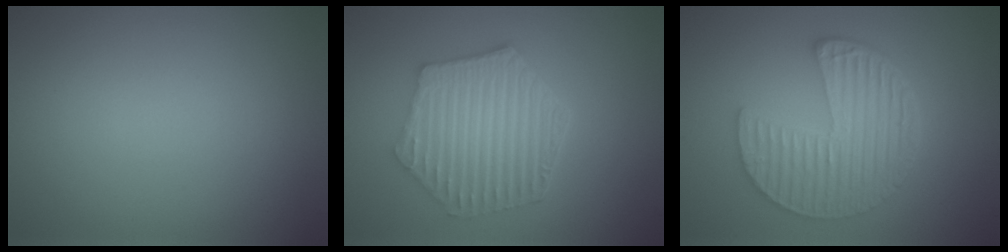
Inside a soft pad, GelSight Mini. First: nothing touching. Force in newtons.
{"total": 6.5, "press": 4.9, "slide": 4.3}
{"total": 6.5, "press": 4.9, "slide": 4.2}